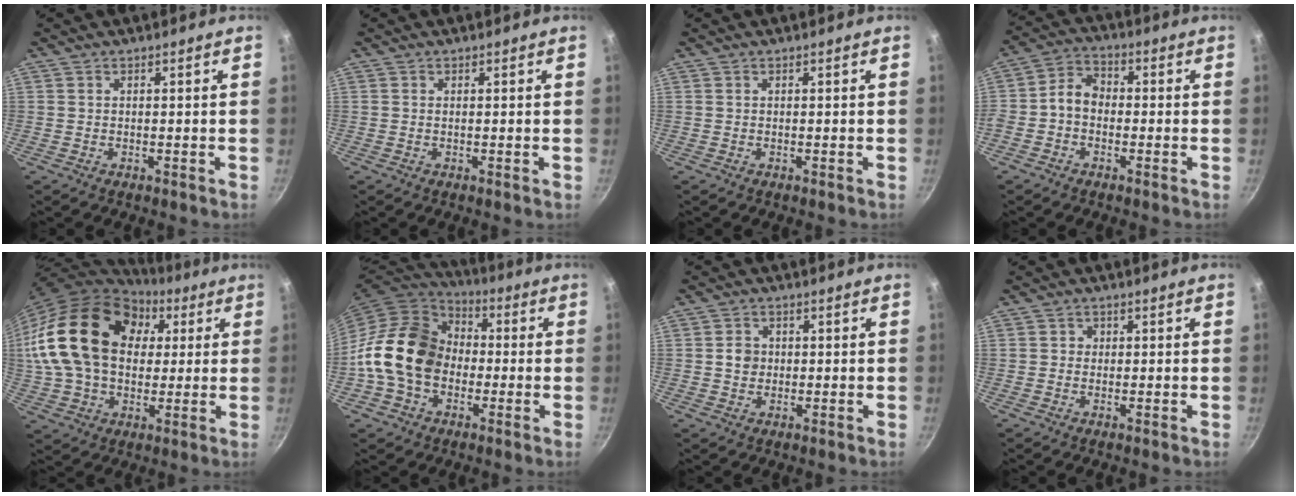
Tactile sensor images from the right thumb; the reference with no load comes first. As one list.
[{"total": 0.0}, {"total": 0.0}, {"total": 5.7, "force": [-1.1, 4.4, 3.5], "torque": [-0.046, 0.025, -0.038]}, {"total": 26.2, "force": [5.7, 18.4, 17.8], "torque": [-0.327, 0.030, 0.099]}, {"total": 17.6, "force": [-1.8, 13.6, 10.9], "torque": [-0.163, 0.041, -0.044]}, {"total": 3.1, "force": [0.0, 2.8, 1.4], "torque": [-0.009, 0.007, -0.002]}, {"total": 1.3, "force": [0.0, 1.3, 0.3], "torque": [0.005, 0.000, -0.004]}]